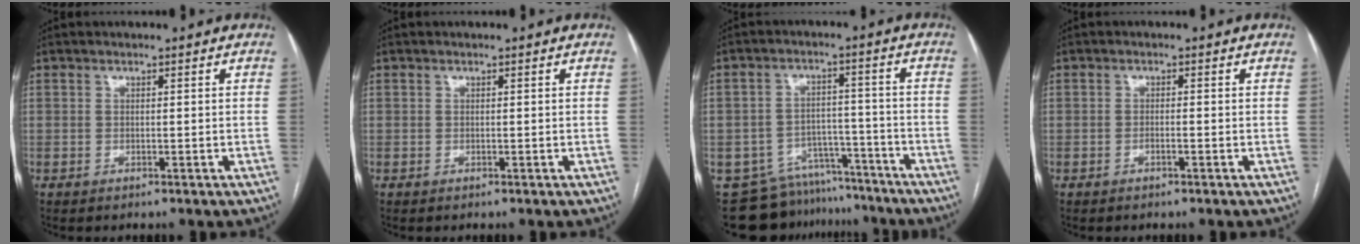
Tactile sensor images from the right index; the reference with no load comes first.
{"total": 0.0}
{"total": 13.0, "force": [-11.5, 6.2, 0.8], "torque": [-0.011, 0.037, -0.156]}
{"total": 0.8, "force": [-0.5, -0.1, 0.6], "torque": [-0.013, 0.001, -0.007]}